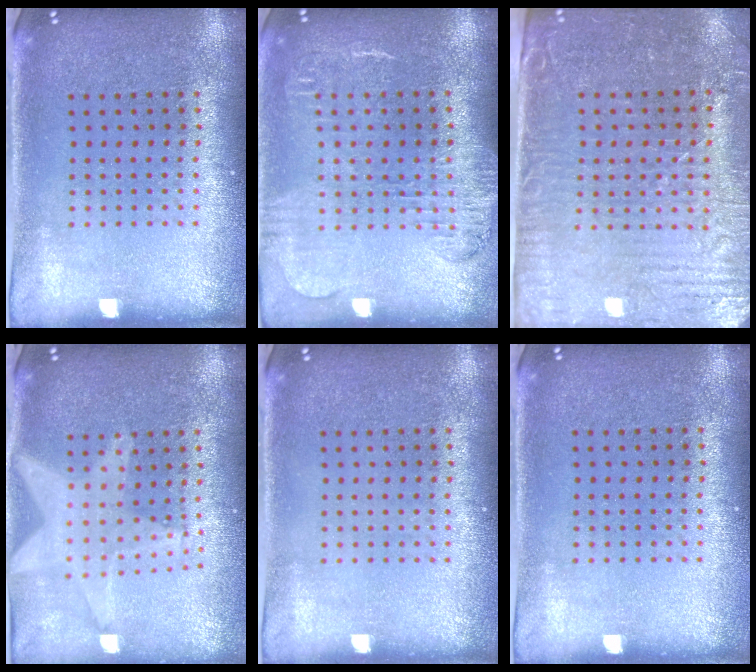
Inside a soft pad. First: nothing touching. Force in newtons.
{"total": 1.7, "press": 1.5, "slide": 0.8}
{"total": 3.6, "press": 3.3, "slide": 1.4}
{"total": 1.5, "press": 1.4, "slide": 0.4}
{"total": 0.0}
{"total": 0.0}